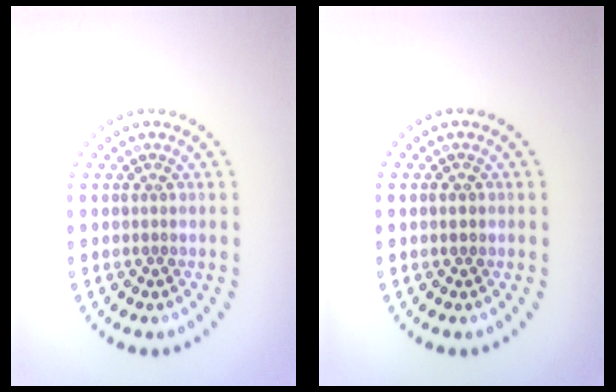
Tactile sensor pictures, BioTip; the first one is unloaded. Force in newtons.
{"total": 1.2, "press": 1.2, "slide": 0.1}